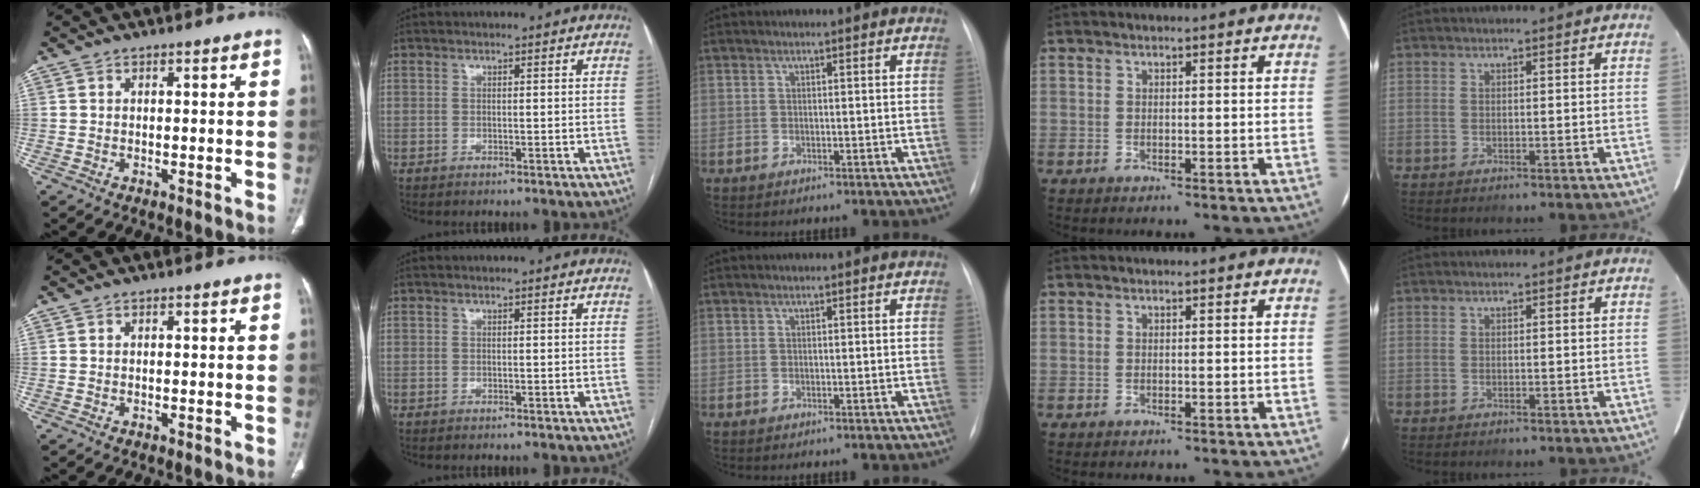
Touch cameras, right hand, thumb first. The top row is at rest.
{}